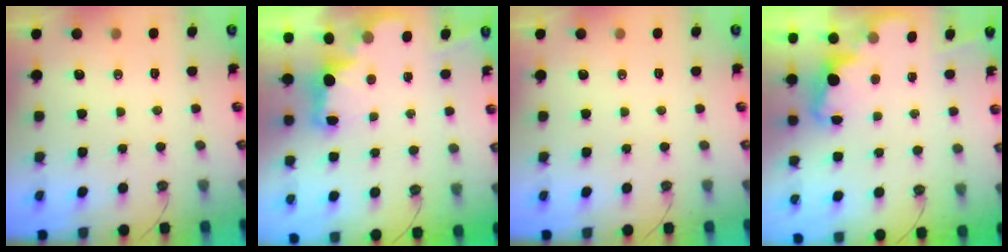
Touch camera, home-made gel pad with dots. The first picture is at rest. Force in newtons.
{"total": 2.6, "press": 2.6, "slide": 0.5}
{"total": 0.0}
{"total": 2.3, "press": 2.2, "slide": 0.5}